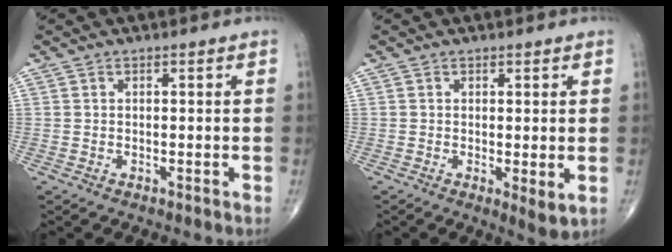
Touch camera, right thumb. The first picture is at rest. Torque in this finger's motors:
{"motor_torque": [-0.23, 0.21, -0.10, -0.11, -0.02]}